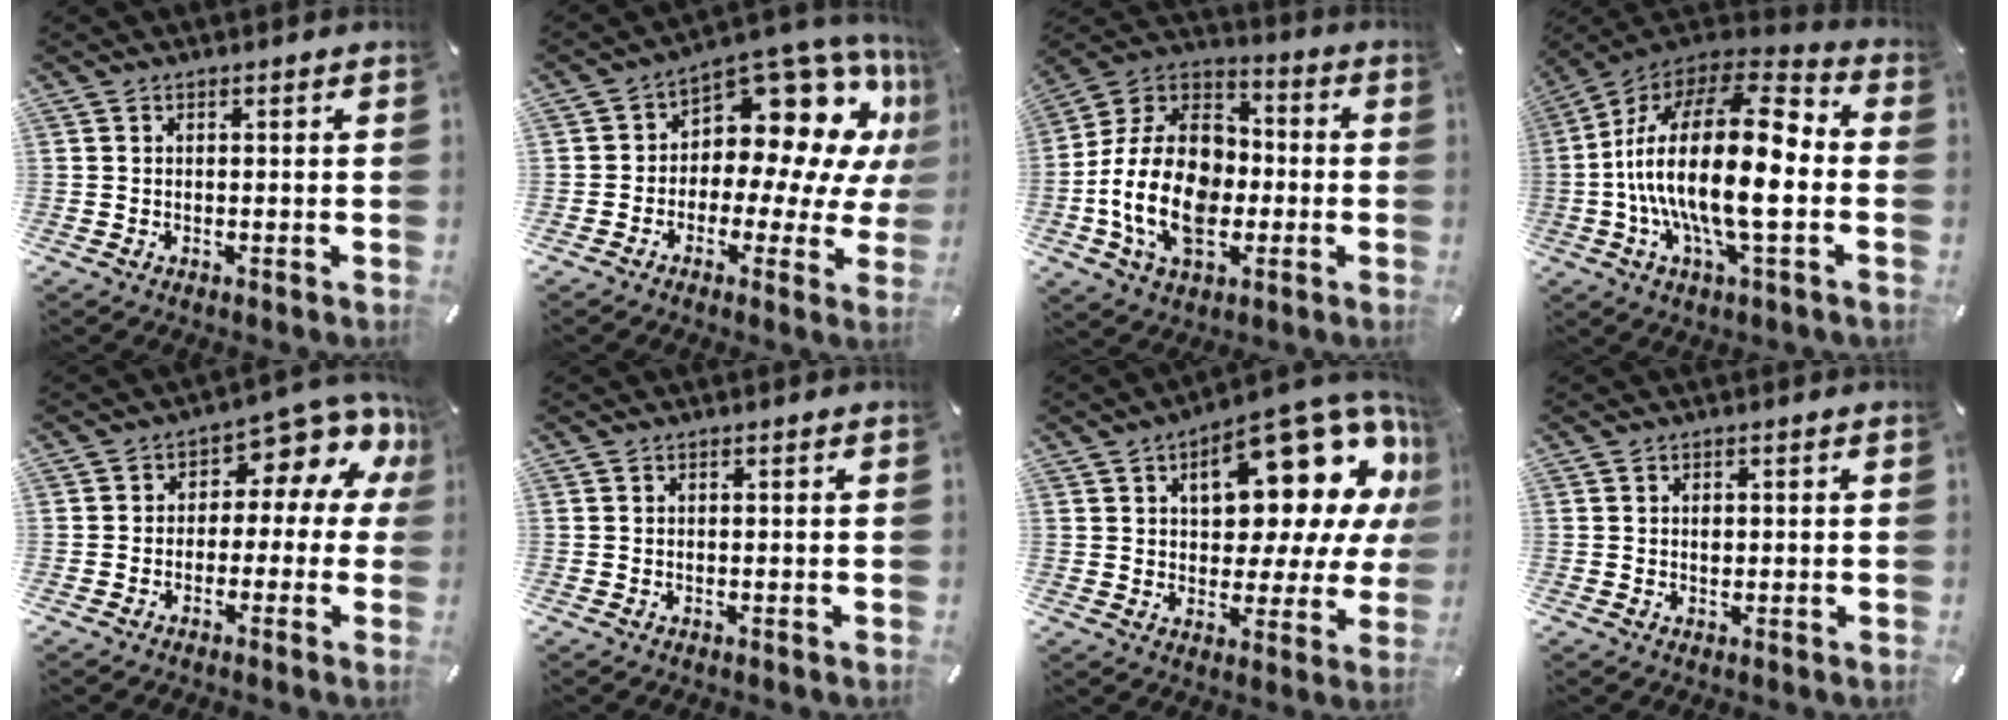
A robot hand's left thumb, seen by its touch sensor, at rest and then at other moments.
{"total": 14.3, "force": [6.8, 8.3, 9.4], "torque": [-0.136, -0.066, 0.111]}
{"total": 19.0, "force": [-5.0, 13.6, 12.3], "torque": [-0.274, 0.022, -0.093]}
{"total": 26.4, "force": [-3.2, 10.6, 24.0], "torque": [-0.479, 0.016, -0.058]}
{"total": 8.7, "force": [4.2, 4.7, 6.0], "torque": [-0.077, -0.044, 0.071]}
{"total": 0.0}
{"total": 21.2, "force": [10.1, 10.5, 15.3], "torque": [-0.188, -0.079, 0.162]}
{"total": 1.2, "force": [0.1, 0.9, 0.7], "torque": [-0.008, -0.001, -0.002]}